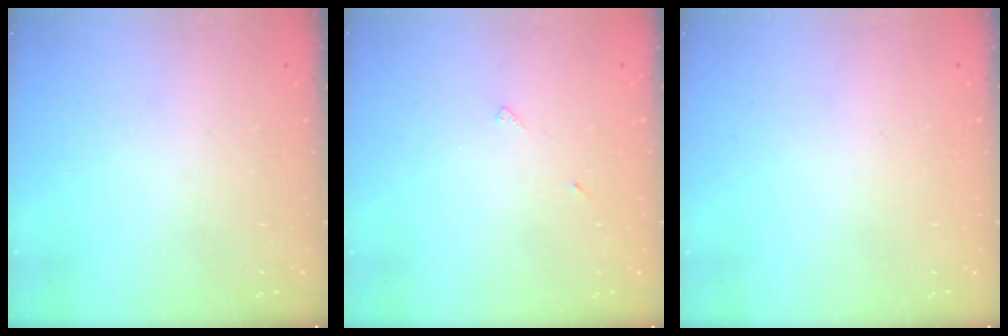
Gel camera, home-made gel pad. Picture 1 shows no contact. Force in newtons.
{"total": 5.0, "press": 5.0, "slide": 0.5}
{"total": 1.9, "press": 1.9, "slide": 0.1}